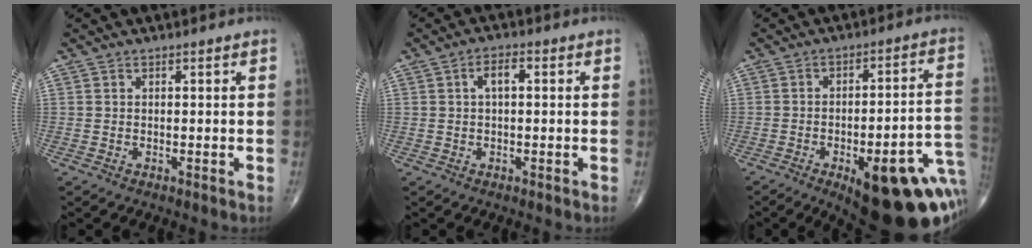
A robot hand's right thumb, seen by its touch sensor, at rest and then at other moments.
{"total": 3.1, "force": [0.6, 1.4, 2.7], "torque": [-0.048, 0.010, 0.007]}
{"total": 25.8, "force": [-9.7, 8.7, 22.3], "torque": [-0.210, 0.034, -0.111]}